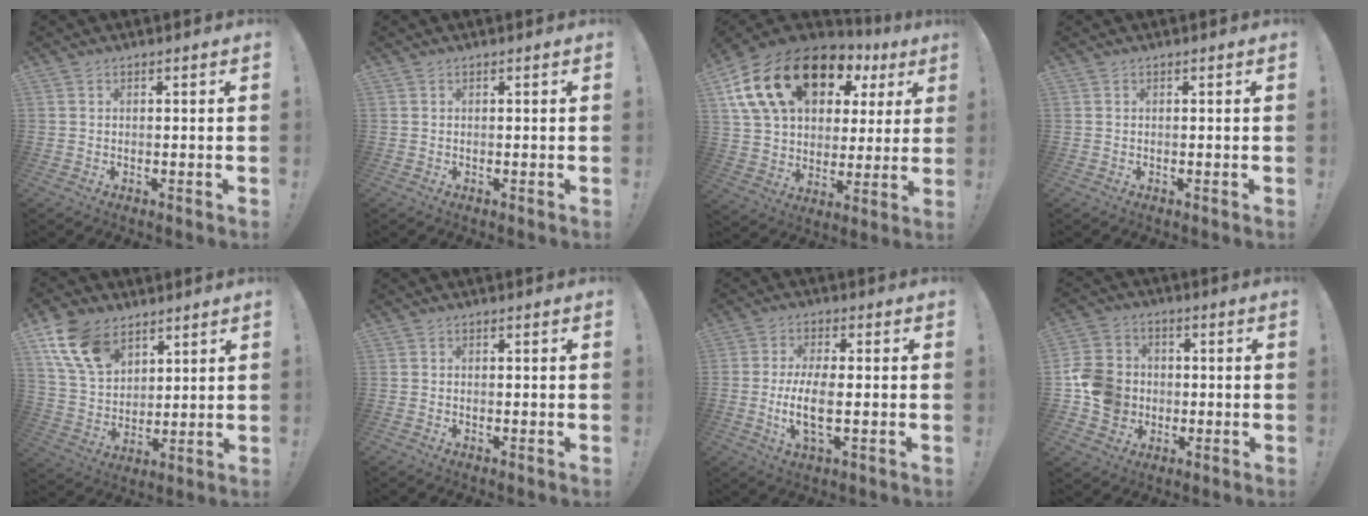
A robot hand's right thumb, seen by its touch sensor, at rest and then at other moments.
{"total": 0.0}
{"total": 22.8, "force": [12.0, 13.4, 14.1], "torque": [-0.240, -0.048, 0.227]}
{"total": 0.0}
{"total": 14.2, "force": [8.2, 9.1, 7.1], "torque": [-0.132, -0.031, 0.163]}
{"total": 0.5, "force": [-0.5, -0.1, 0.2], "torque": [-0.005, 0.000, -0.008]}
{"total": 8.9, "force": [-1.3, 2.8, 8.3], "torque": [-0.166, -0.012, -0.027]}
{"total": 11.9, "force": [-2.0, 10.5, 5.2], "torque": [-0.090, 0.019, -0.030]}